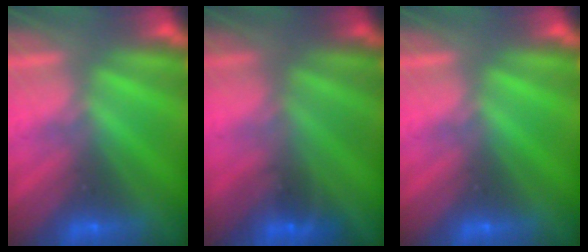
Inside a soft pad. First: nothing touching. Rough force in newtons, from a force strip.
{"total": 1.3}
{"total": 0.0}